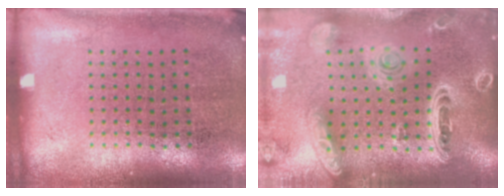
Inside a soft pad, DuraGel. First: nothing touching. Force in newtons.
{"total": 3.7, "press": 3.0, "slide": 2.2}